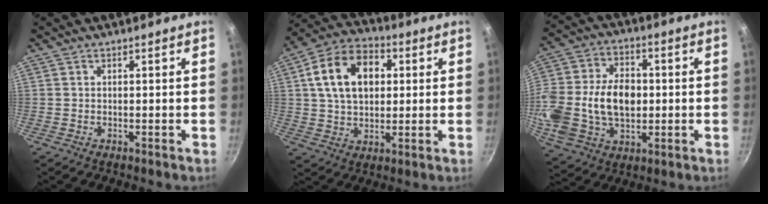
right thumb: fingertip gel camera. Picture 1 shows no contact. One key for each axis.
{"total": 15.4, "fx": 3.4, "fy": 10.6, "fz": 10.6, "tx": -0.156, "ty": 0.016, "tz": 0.045}
{"total": 22.1, "fx": -0.3, "fy": 15.6, "fz": 15.7, "tx": -0.312, "ty": 0.022, "tz": -0.001}